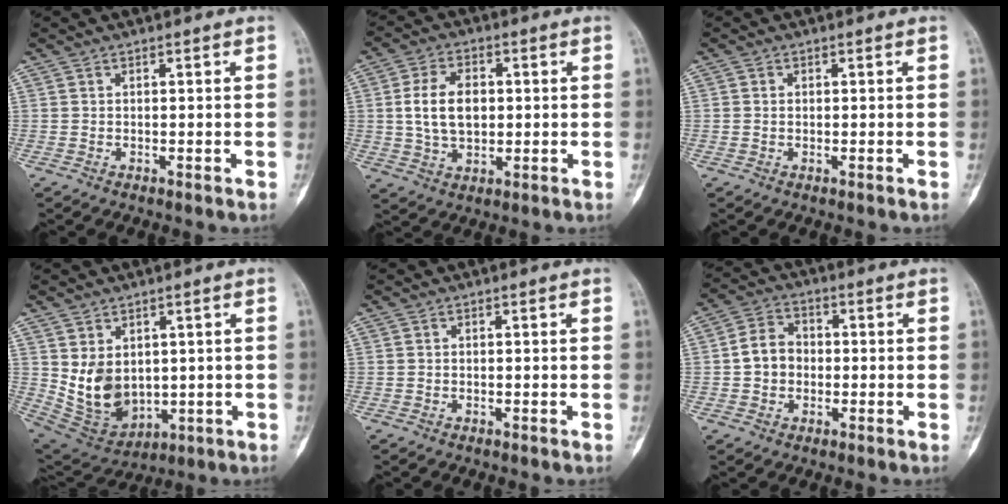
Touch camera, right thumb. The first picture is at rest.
{"total": 9.5, "force": [0.7, 6.2, 7.1], "torque": [-0.116, 0.004, 0.017]}
{"total": 0.6, "force": [0.1, 0.5, 0.3], "torque": [-0.006, 0.001, 0.000]}
{"total": 10.5, "force": [1.2, 7.8, 6.9], "torque": [-0.097, -0.016, 0.054]}
{"total": 0.0}
{"total": 6.5, "force": [-0.5, 5.5, 3.5], "torque": [-0.042, 0.020, -0.019]}